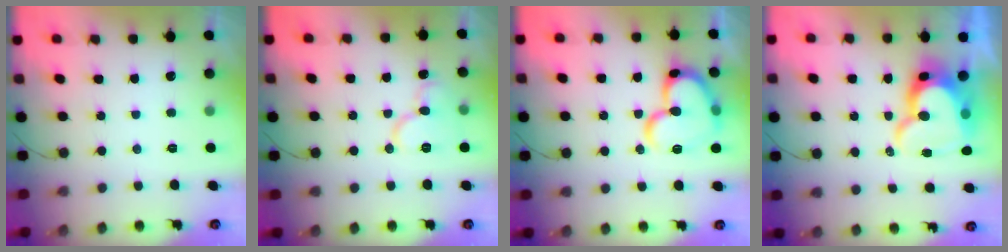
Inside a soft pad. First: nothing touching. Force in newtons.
{"total": 11.3, "press": 11.2, "slide": 1.2}
{"total": 18.5, "press": 18.4, "slide": 1.9}
{"total": 16.1, "press": 16.0, "slide": 1.4}